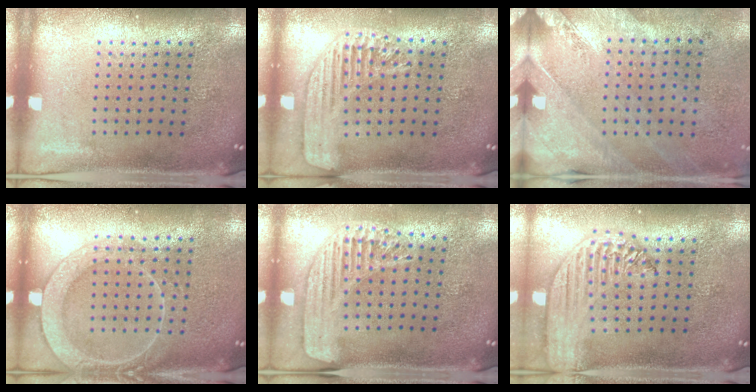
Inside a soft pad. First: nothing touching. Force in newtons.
{"total": 1.7, "press": 1.6, "slide": 0.5}
{"total": 2.5, "press": 2.0, "slide": 1.4}
{"total": 3.0, "press": 2.9, "slide": 0.5}
{"total": 1.6, "press": 1.6, "slide": 0.4}
{"total": 2.6, "press": 2.1, "slide": 1.4}